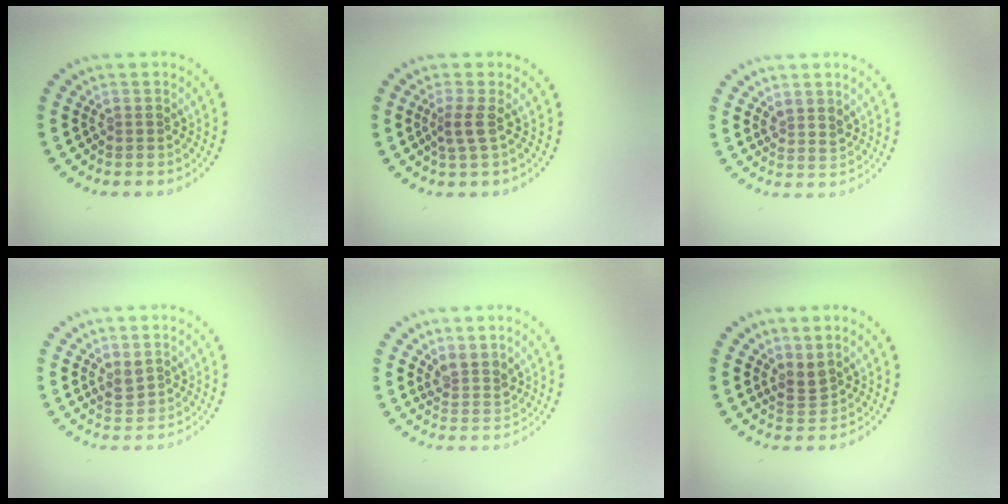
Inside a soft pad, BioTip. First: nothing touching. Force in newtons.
{"total": 2.0, "press": 1.4, "slide": 1.4}
{"total": 1.6, "press": 1.3, "slide": 0.8}
{"total": 1.4, "press": 1.3, "slide": 0.5}
{"total": 2.4, "press": 1.9, "slide": 1.4}
{"total": 1.7, "press": 1.2, "slide": 1.2}